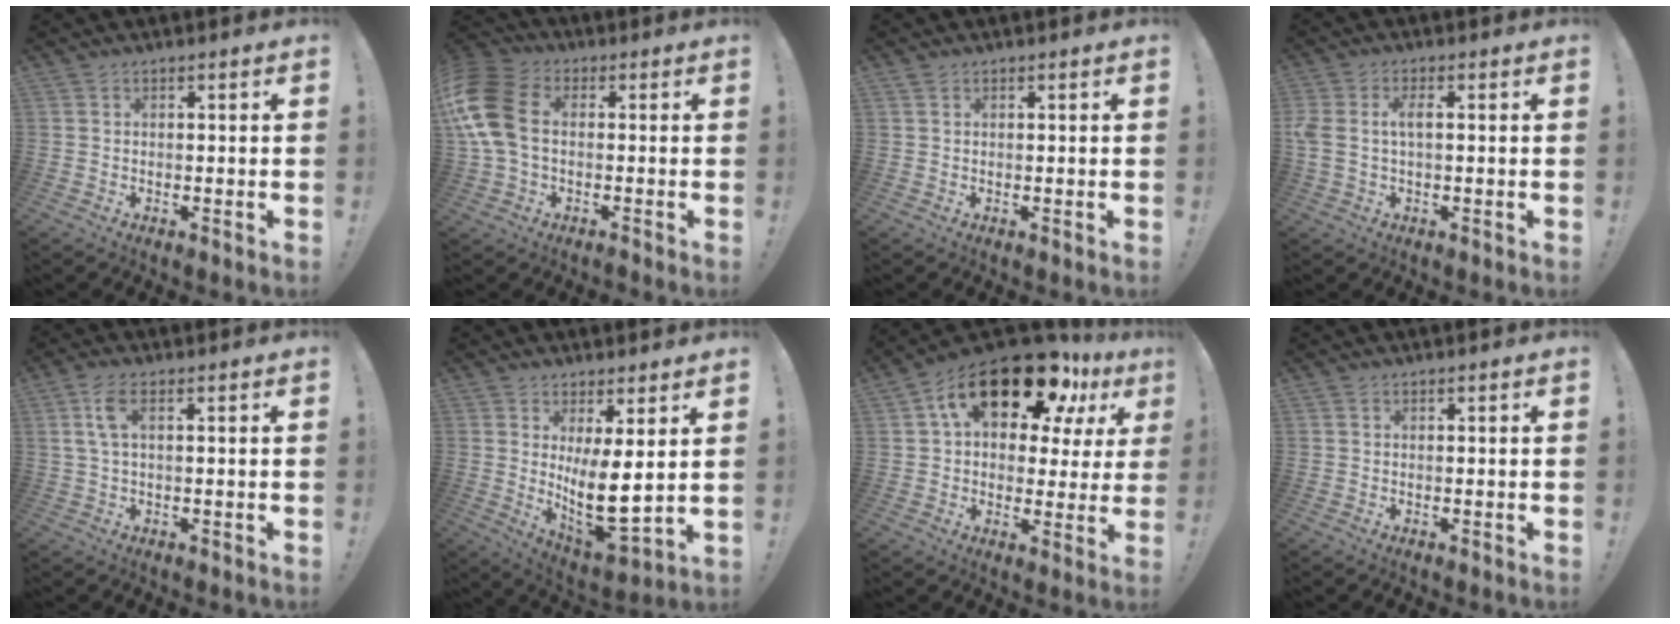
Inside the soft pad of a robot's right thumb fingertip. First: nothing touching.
{"total": 15.4, "force": [0.4, 10.1, 11.6], "torque": [-0.251, 0.022, 0.012]}
{"total": 0.6, "force": [0.5, 0.2, 0.2], "torque": [-0.008, 0.000, 0.011]}
{"total": 4.7, "force": [0.1, 2.2, 4.2], "torque": [-0.094, 0.007, -0.002]}
{"total": 5.2, "force": [1.6, 1.7, 4.6], "torque": [-0.084, 0.002, 0.030]}
{"total": 11.3, "force": [2.2, 3.8, 10.5], "torque": [-0.172, -0.049, 0.042]}
{"total": 20.9, "force": [11.5, 9.8, 14.5], "torque": [-0.238, -0.062, 0.196]}
{"total": 0.0}